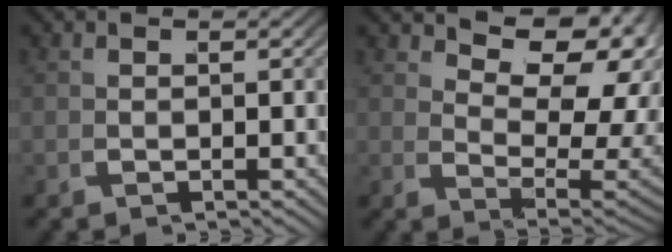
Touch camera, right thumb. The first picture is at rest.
{"total": 9.5, "force": [3.5, 4.8, 7.4], "torque": [-0.109, -0.016, 0.070]}